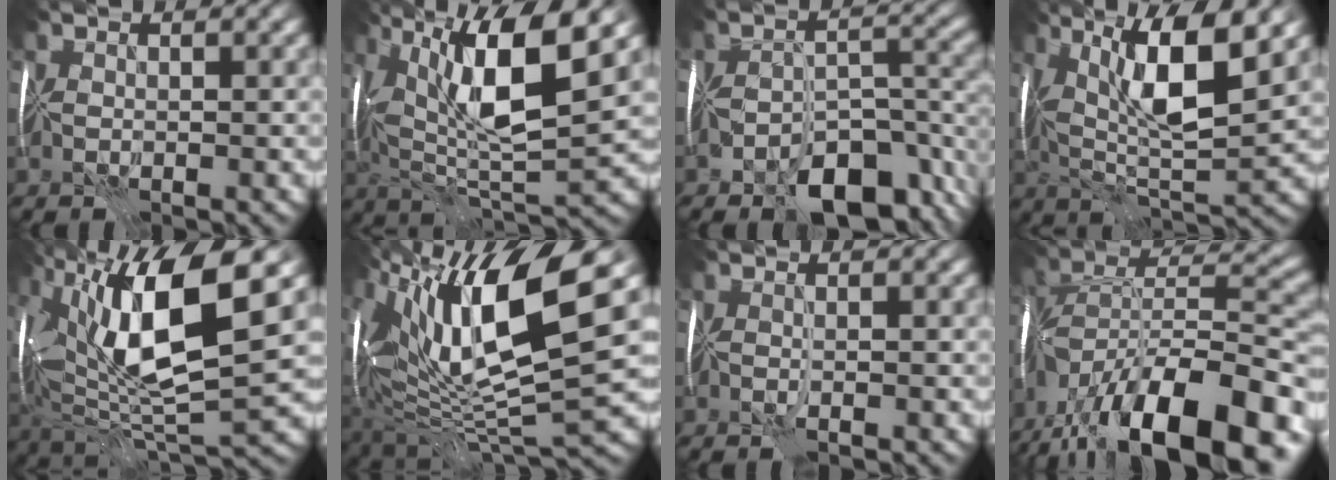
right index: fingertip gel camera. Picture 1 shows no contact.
{"total": 11.3, "force": [3.8, 3.0, 10.2], "torque": [-0.180, 0.002, 0.068]}
{"total": 8.0, "force": [-5.1, 3.6, 4.9], "torque": [-0.061, -0.010, -0.087]}
{"total": 10.0, "force": [3.3, 2.7, 9.1], "torque": [-0.161, 0.004, 0.057]}
{"total": 13.5, "force": [4.2, 3.9, 12.2], "torque": [-0.234, 0.008, 0.075]}
{"total": 13.6, "force": [4.7, 3.9, 12.1], "torque": [-0.227, 0.005, 0.083]}
{"total": 0.7, "force": [-0.5, -0.4, 0.2], "torque": [-0.004, -0.005, -0.009]}
{"total": 17.0, "force": [-11.2, 5.9, 11.4], "torque": [-0.206, 0.007, -0.187]}